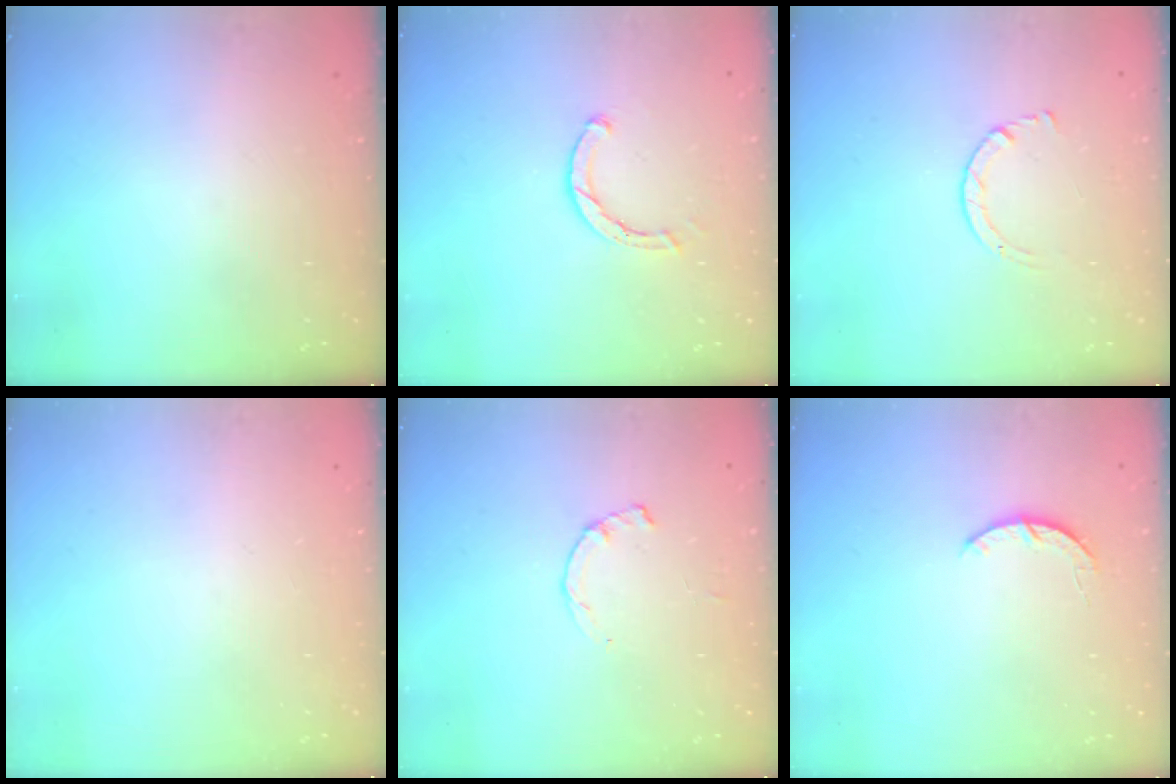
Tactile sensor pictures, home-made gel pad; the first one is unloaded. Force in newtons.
{"total": 2.0, "press": 2.0, "slide": 0.2}
{"total": 2.7, "press": 2.7, "slide": 0.3}
{"total": 0.0}
{"total": 1.2, "press": 1.2, "slide": 0.3}
{"total": 3.3, "press": 3.3, "slide": 0.5}